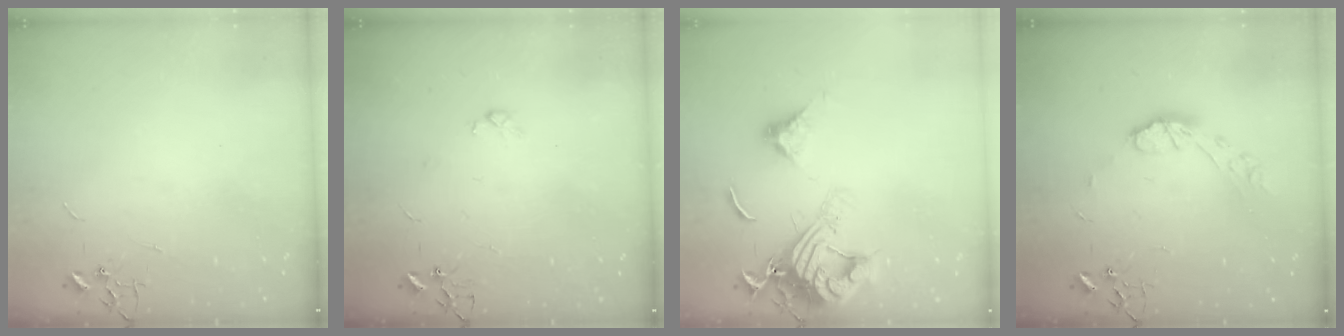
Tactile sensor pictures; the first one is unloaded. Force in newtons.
{"total": 3.8, "press": 3.6, "slide": 0.9}
{"total": 17.1, "press": 17.0, "slide": 1.9}
{"total": 8.1, "press": 8.1, "slide": 0.6}